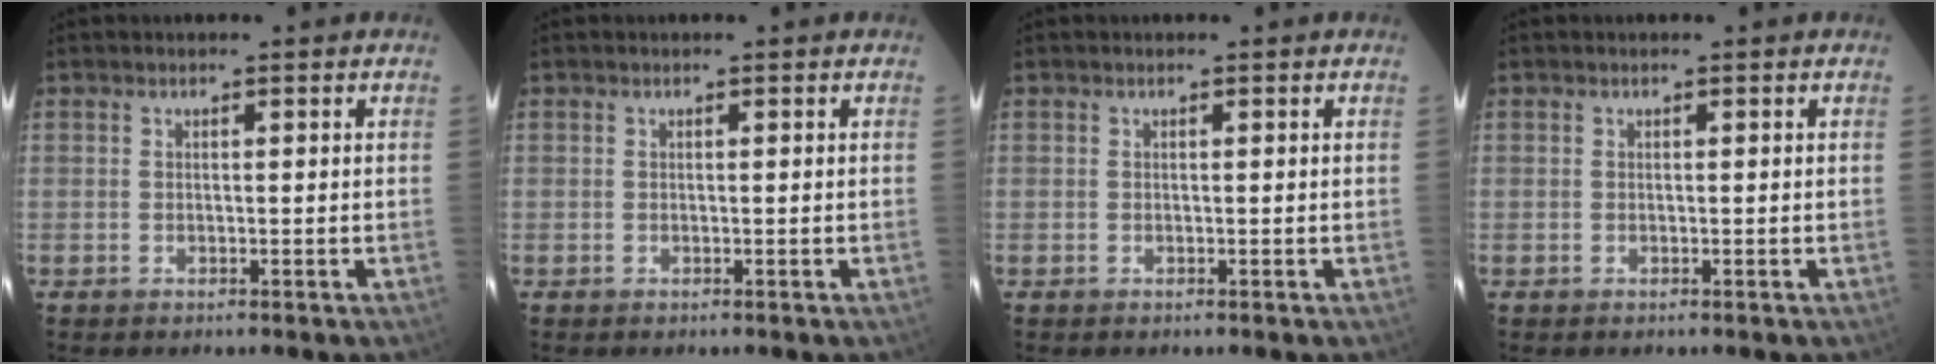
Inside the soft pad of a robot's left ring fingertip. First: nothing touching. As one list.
[{"total": 0.0}, {"total": 0.0}, {"total": 0.0}]